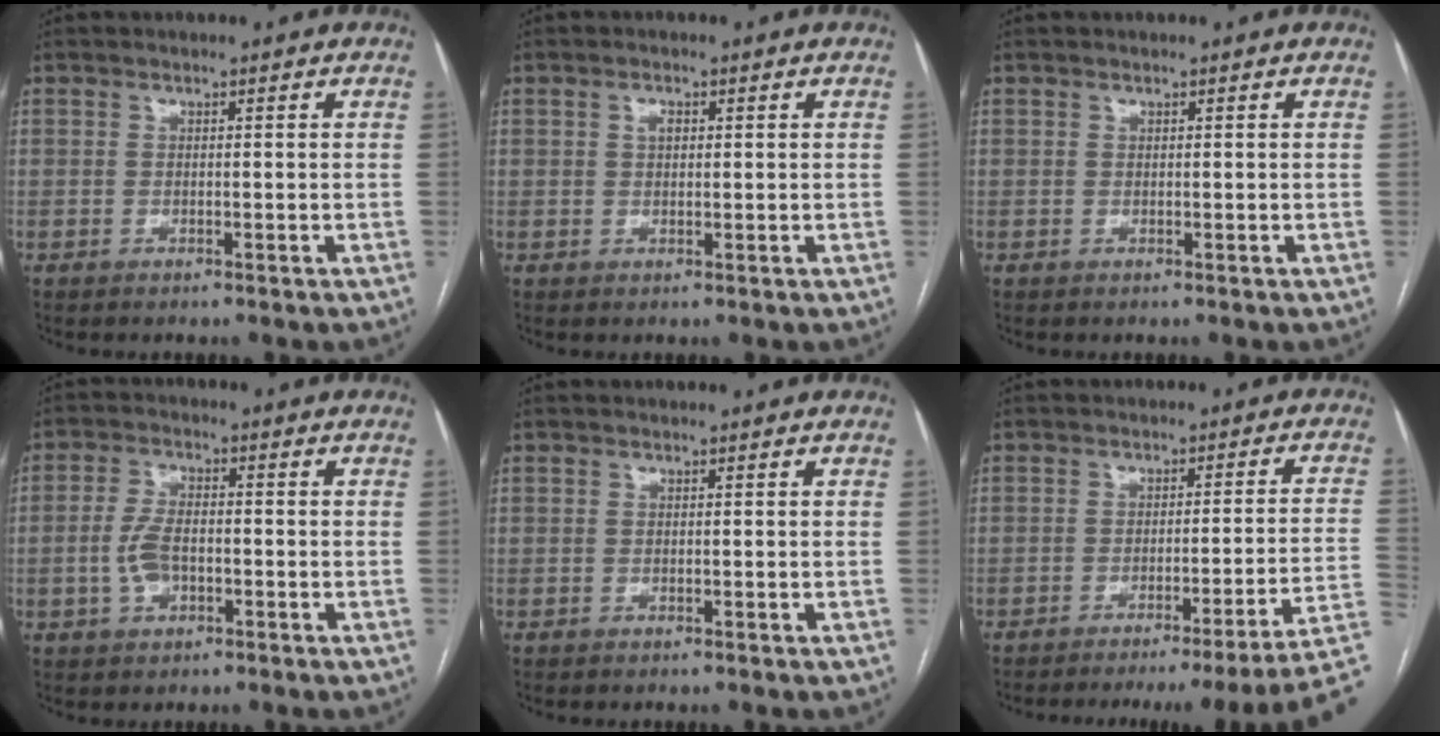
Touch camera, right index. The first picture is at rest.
{"total": 1.5, "force": [0.5, 0.9, 1.1], "torque": [-0.019, 0.003, 0.008]}
{"total": 0.0}
{"total": 5.3, "force": [-1.4, 2.9, 4.2], "torque": [-0.094, 0.008, -0.024]}
{"total": 0.0}
{"total": 14.9, "force": [-11.3, -3.1, 9.2], "torque": [-0.061, 0.002, -0.145]}